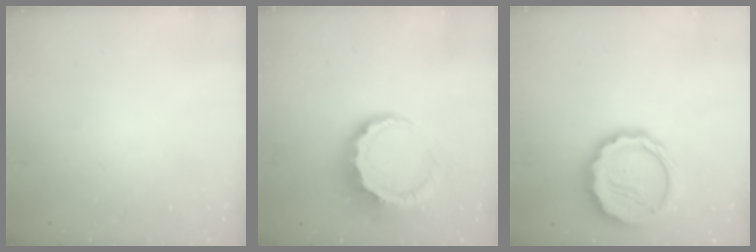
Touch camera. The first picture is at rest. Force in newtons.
{"total": 9.0, "press": 8.9, "slide": 1.8}
{"total": 14.0, "press": 13.7, "slide": 2.9}